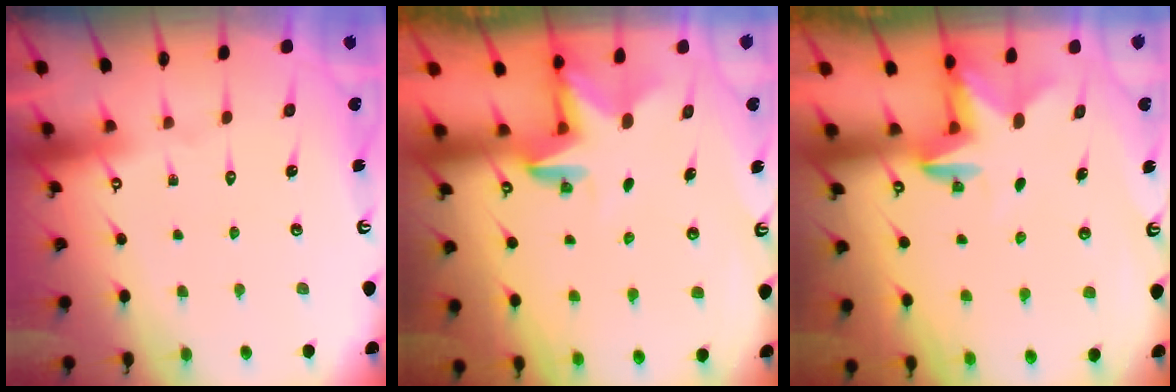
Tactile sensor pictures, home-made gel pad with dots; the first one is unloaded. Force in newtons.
{"total": 2.8, "press": 2.8, "slide": 0.2}
{"total": 2.8, "press": 2.8, "slide": 0.5}